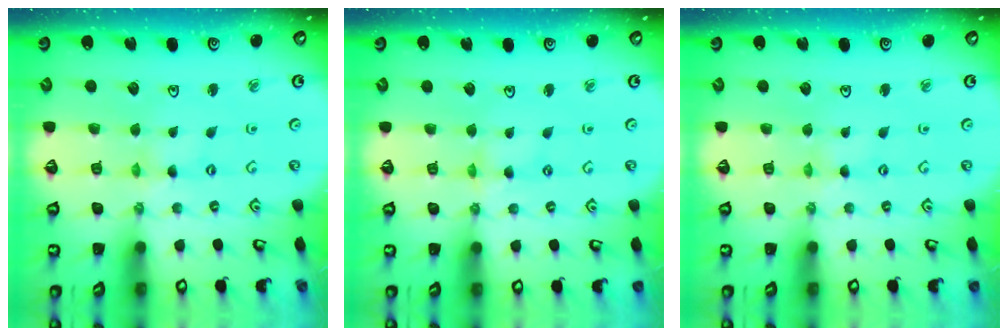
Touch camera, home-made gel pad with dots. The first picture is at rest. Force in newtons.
{"total": 2.0, "press": 2.0, "slide": 0.3}
{"total": 1.3, "press": 1.2, "slide": 0.2}